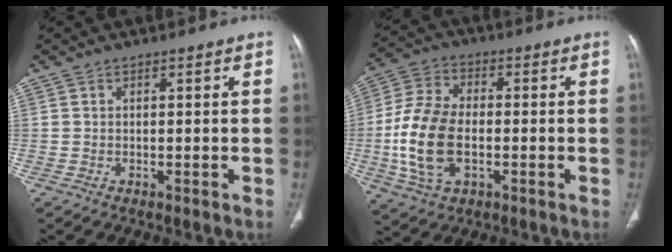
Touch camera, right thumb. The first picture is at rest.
{"total": 14.3, "force": [-2.3, 8.5, 11.2], "torque": [-0.231, 0.011, -0.041]}